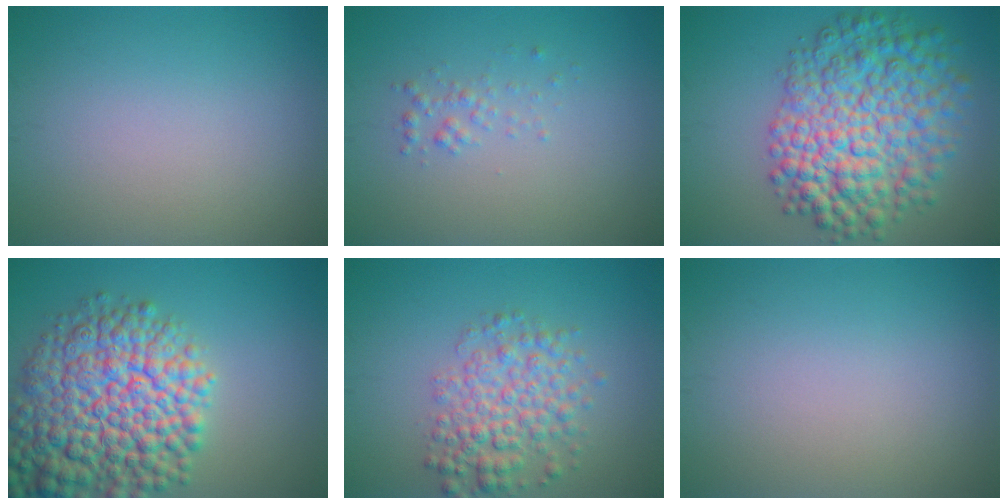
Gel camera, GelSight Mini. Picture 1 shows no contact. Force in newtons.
{"total": 1.1, "press": 1.1, "slide": 0.1}
{"total": 10.0, "press": 10.0, "slide": 0.3}
{"total": 11.9, "press": 11.9, "slide": 0.5}
{"total": 4.8, "press": 4.8, "slide": 0.1}
{"total": 0.0}